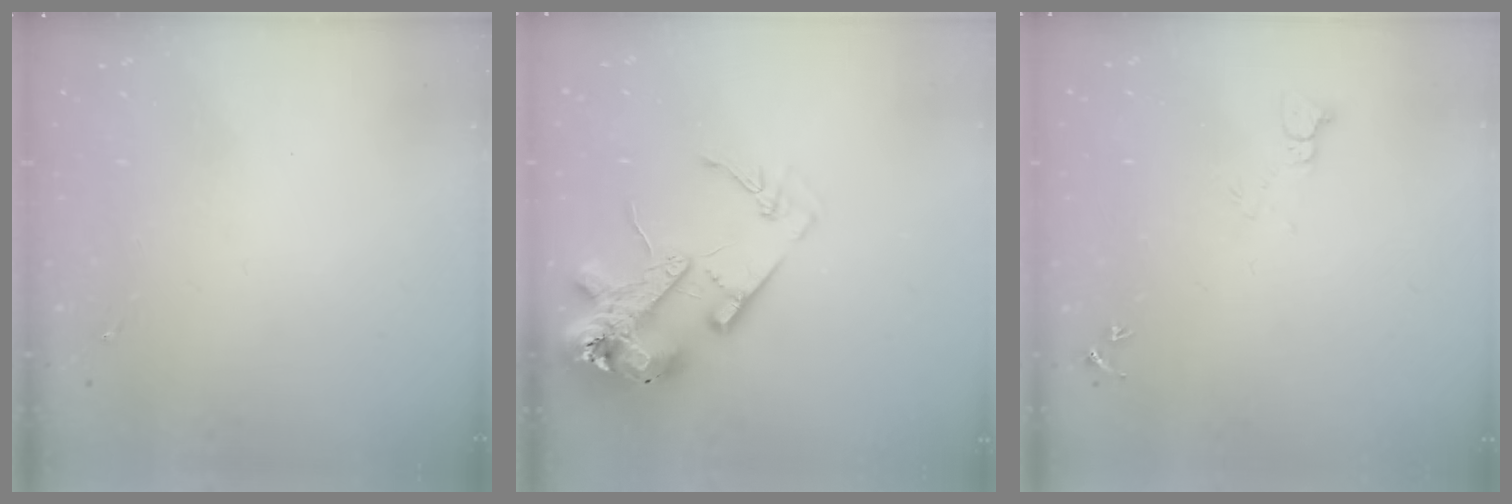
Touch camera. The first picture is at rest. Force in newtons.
{"total": 17.7, "press": 17.5, "slide": 2.4}
{"total": 4.4, "press": 4.3, "slide": 0.4}